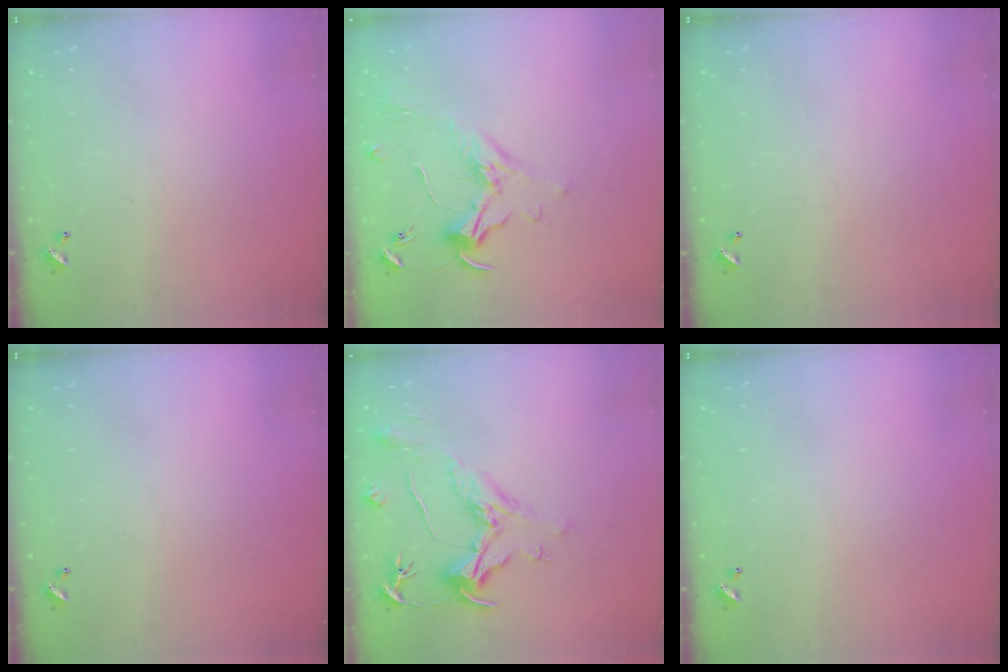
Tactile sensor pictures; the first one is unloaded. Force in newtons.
{"total": 1.9, "press": 1.7, "slide": 0.8}
{"total": 0.0}
{"total": 0.0}
{"total": 2.1, "press": 1.6, "slide": 1.3}
{"total": 0.0}